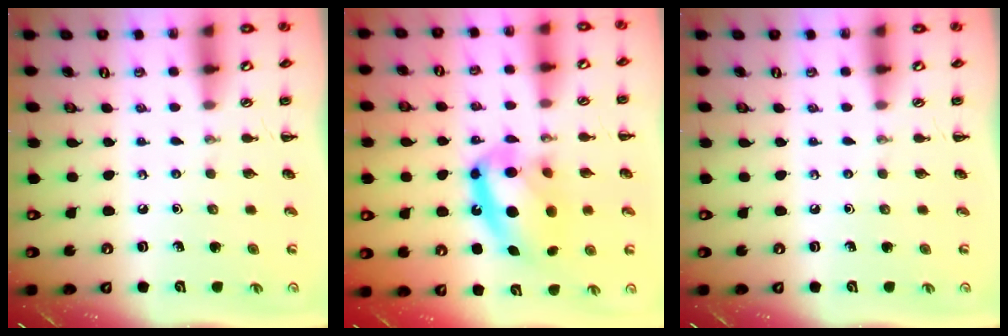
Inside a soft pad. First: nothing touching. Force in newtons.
{"total": 15.5, "press": 15.0, "slide": 3.7}
{"total": 0.0}